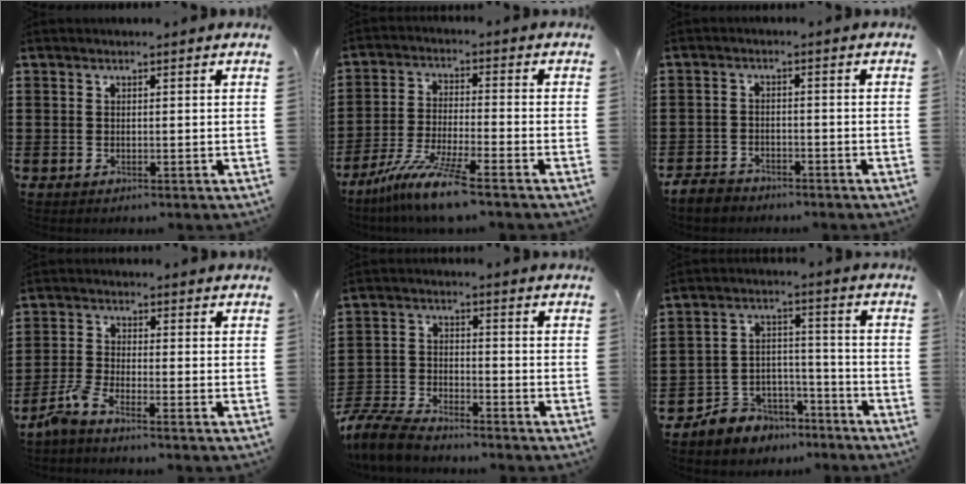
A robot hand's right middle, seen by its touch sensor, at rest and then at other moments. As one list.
[{"total": 9.0, "force": [-7.3, -0.3, 5.2], "torque": [-0.110, -0.014, -0.142]}, {"total": 3.0, "force": [-2.8, 0.9, 0.2], "torque": [-0.017, 0.001, -0.062]}, {"total": 3.6, "force": [-3.0, 0.1, 2.0], "torque": [-0.065, -0.010, -0.065]}, {"total": 7.0, "force": [-6.7, 1.1, 1.8], "torque": [-0.049, 0.006, -0.134]}, {"total": 6.0, "force": [-5.4, 2.6, -0.2], "torque": [-0.008, 0.017, -0.109]}]